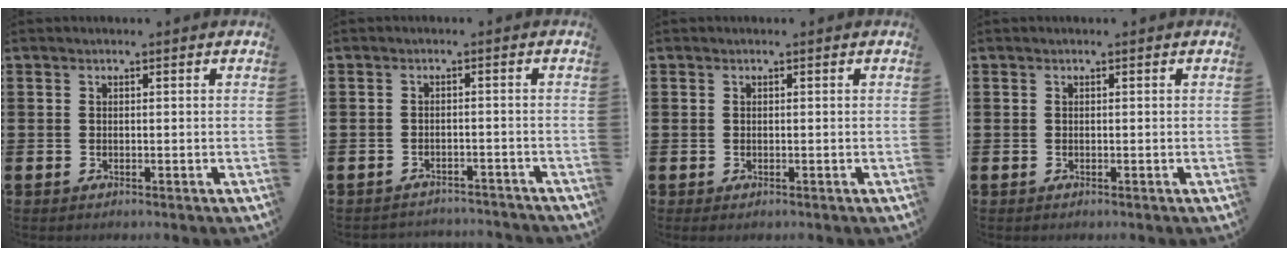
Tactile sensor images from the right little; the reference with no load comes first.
{"total": 1.8, "force": [-1.8, 0.0, -0.2], "torque": [-0.003, 0.003, -0.039]}
{"total": 0.0}
{"total": 0.0}